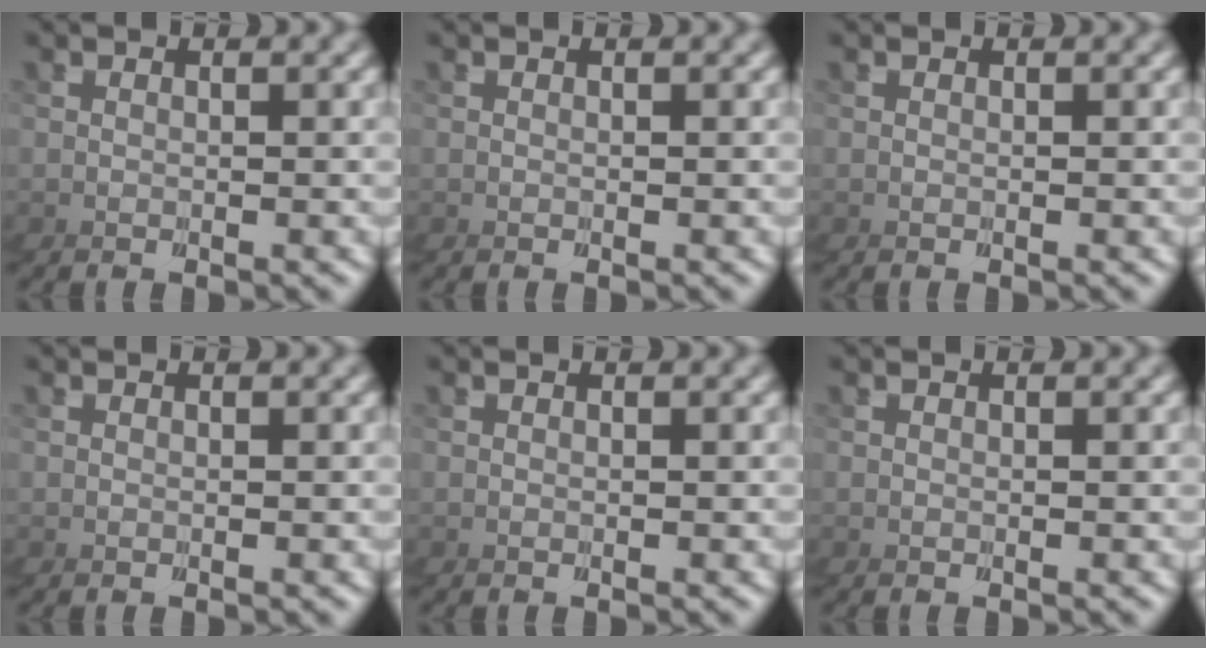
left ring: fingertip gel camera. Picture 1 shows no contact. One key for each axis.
{"total": 0.0}
{"total": 0.0}
{"total": 0.0}
{"total": 0.0}
{"total": 0.0}